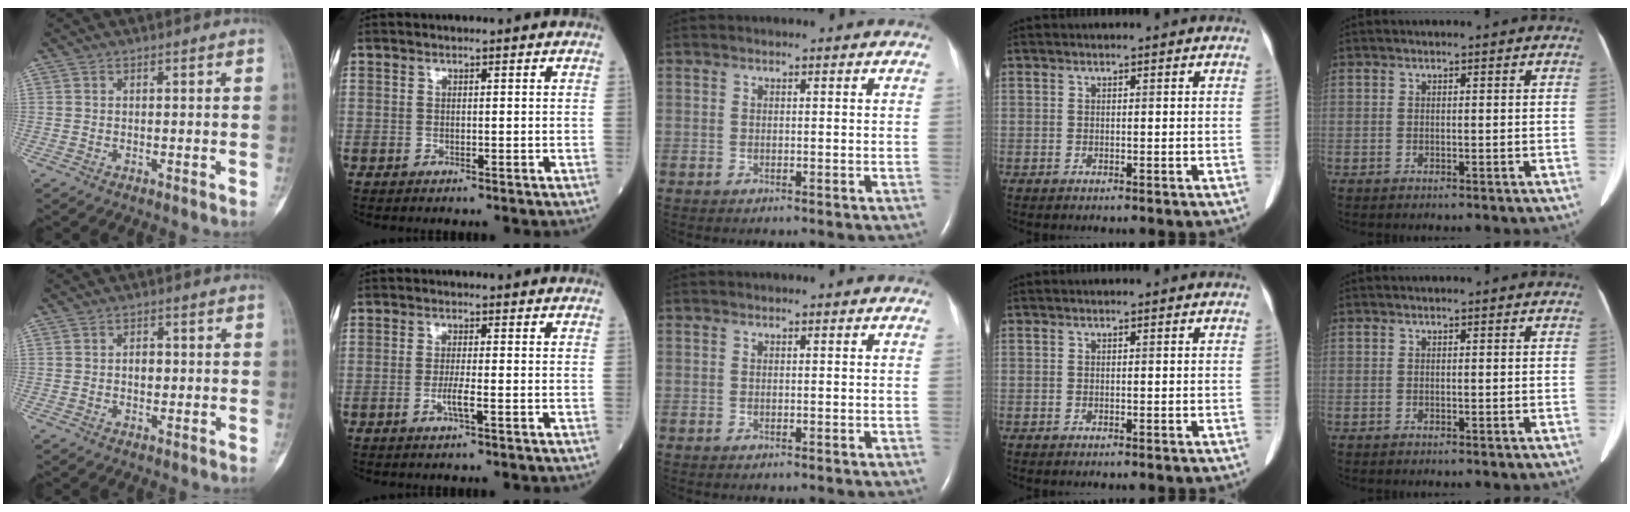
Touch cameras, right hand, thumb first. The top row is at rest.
{"thumb": {"total": 2.2, "force": [0.0, 1.6, 1.6], "torque": [-0.012, 0.003, -0.001]}, "index": {"total": 2.3, "force": [-0.9, -0.1, 2.2], "torque": [-0.045, -0.003, -0.017]}}